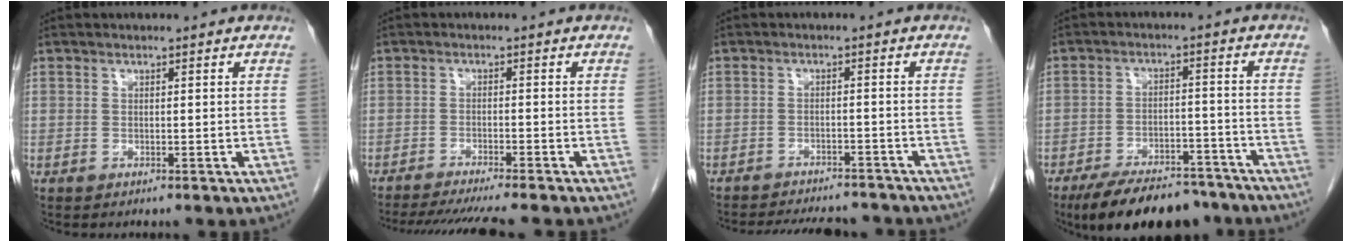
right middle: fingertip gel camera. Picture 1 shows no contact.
{"total": 12.0, "force": [-10.6, -0.1, 5.6], "torque": [-0.070, -0.024, -0.153]}
{"total": 13.7, "force": [-12.5, 3.3, 4.5], "torque": [-0.084, 0.000, -0.157]}
{"total": 14.7, "force": [-12.2, 5.3, 6.3], "torque": [-0.093, 0.005, -0.179]}